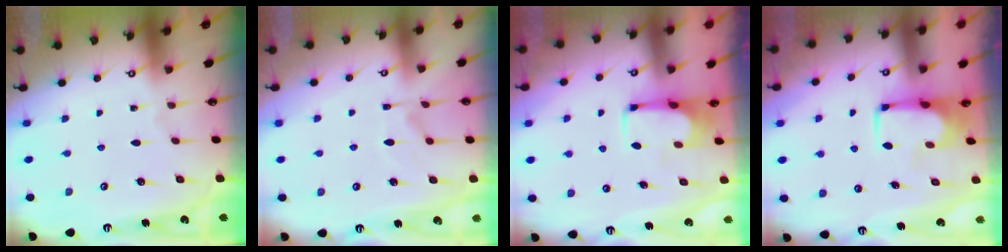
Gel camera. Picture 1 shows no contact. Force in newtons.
{"total": 6.2, "press": 6.1, "slide": 1.4}
{"total": 3.7, "press": 3.7, "slide": 0.0}
{"total": 1.7, "press": 1.7, "slide": 0.1}